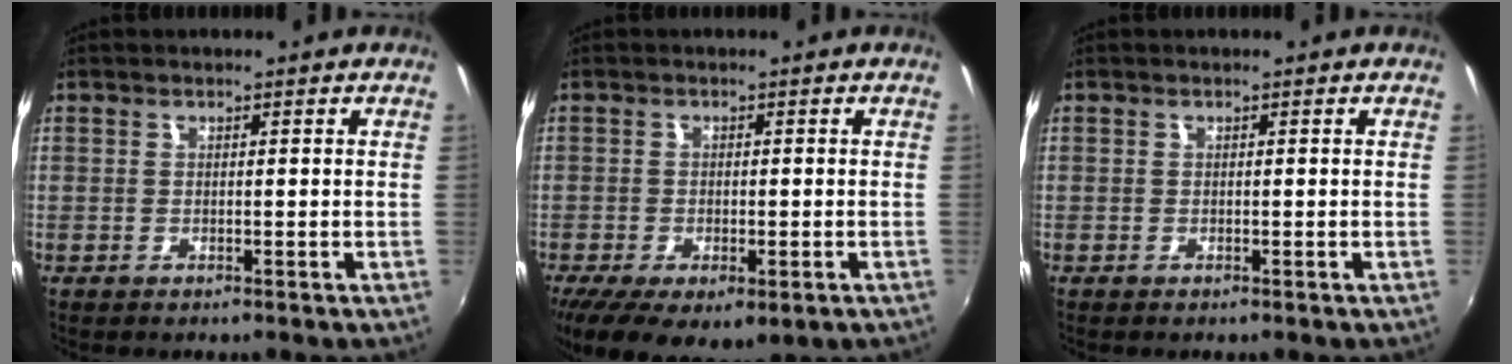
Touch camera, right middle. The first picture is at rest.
{"total": 12.9, "force": [-6.8, 6.2, 9.1], "torque": [-0.183, -0.050, -0.096]}
{"total": 0.0}